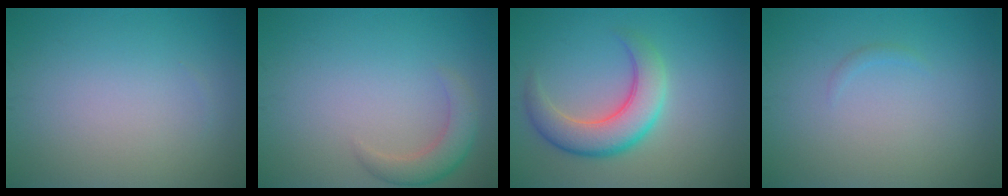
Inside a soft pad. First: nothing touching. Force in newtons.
{"total": 2.8, "press": 2.8, "slide": 0.2}
{"total": 5.6, "press": 5.6, "slide": 0.4}
{"total": 0.5, "press": 0.5, "slide": 0.1}